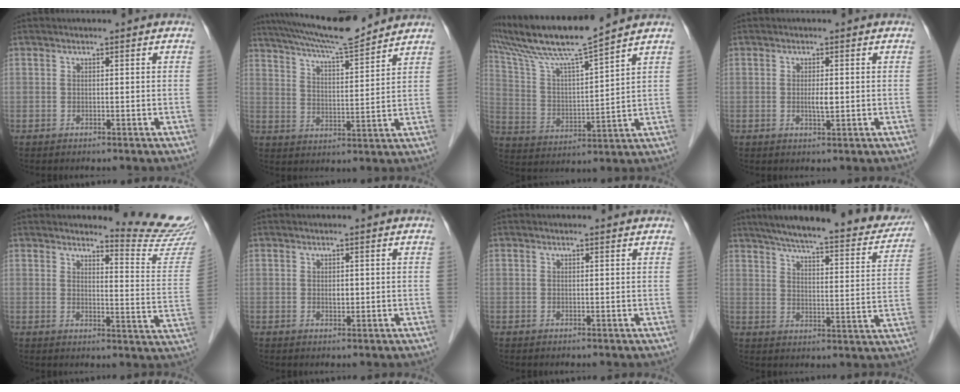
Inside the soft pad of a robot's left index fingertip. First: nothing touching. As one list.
[{"total": 13.4, "force": [12.2, 0.5, 5.5], "torque": [-0.102, 0.011, 0.196]}, {"total": 13.2, "force": [11.4, -1.3, 6.5], "torque": [-0.132, 0.010, 0.213]}, {"total": 1.7, "force": [0.0, 0.3, 1.7], "torque": [-0.034, -0.002, 0.001]}, {"total": 11.1, "force": [11.0, -0.8, 1.4], "torque": [-0.013, -0.102, 0.117]}, {"total": 1.0, "force": [0.1, 0.6, 0.8], "torque": [-0.014, 0.000, 0.004]}, {"total": 0.7, "force": [0.6, 0.2, 0.0], "torque": [-0.013, 0.006, 0.005]}, {"total": 25.8, "force": [22.1, 4.4, 12.5], "torque": [-0.186, -0.019, 0.280]}]